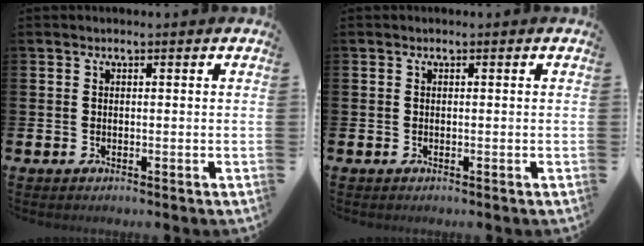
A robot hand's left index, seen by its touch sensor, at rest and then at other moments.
{"total": 0.0}